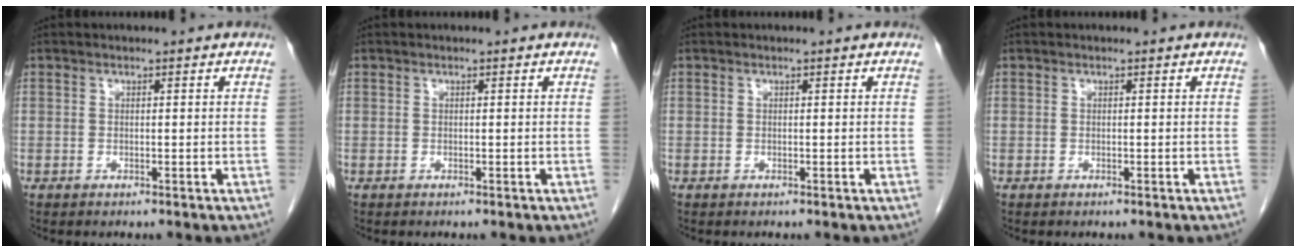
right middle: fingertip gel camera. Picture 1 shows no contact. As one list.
[{"total": 0.0}, {"total": 0.0}, {"total": 0.0}]